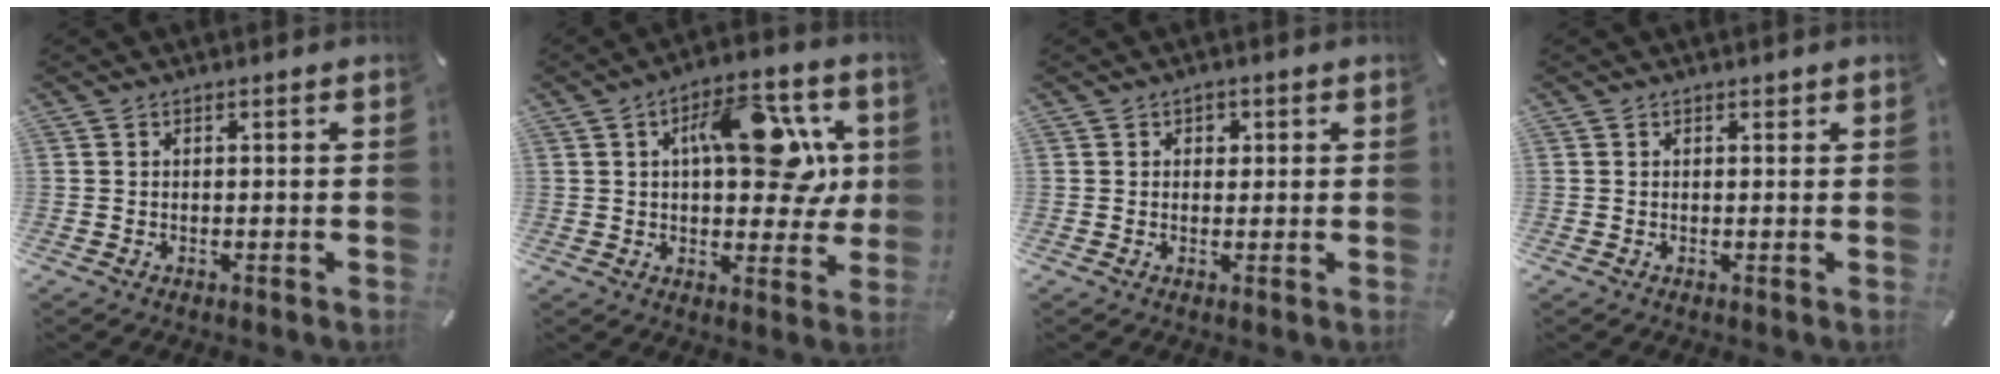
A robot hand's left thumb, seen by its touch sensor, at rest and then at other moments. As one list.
[{"total": 16.1, "force": [4.3, 8.5, 13.0], "torque": [-0.176, 0.000, 0.068]}, {"total": 1.7, "force": [0.4, 1.5, 0.6], "torque": [0.001, 0.000, 0.001]}, {"total": 0.6, "force": [0.3, 0.5, 0.2], "torque": [0.004, -0.001, 0.004]}]